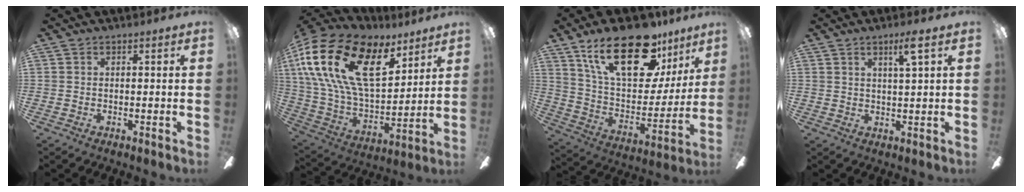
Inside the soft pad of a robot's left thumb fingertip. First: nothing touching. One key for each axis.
{"total": 25.8, "fx": 12.1, "fy": 13.9, "fz": 18.1, "tx": -0.385, "ty": -0.063, "tz": 0.217}
{"total": 26.6, "fx": 16.2, "fy": 12.0, "fz": 17.4, "tx": -0.287, "ty": -0.089, "tz": 0.282}
{"total": 4.8, "fx": 3.0, "fy": 0.2, "fz": 3.8, "tx": -0.066, "ty": -0.005, "tz": 0.044}